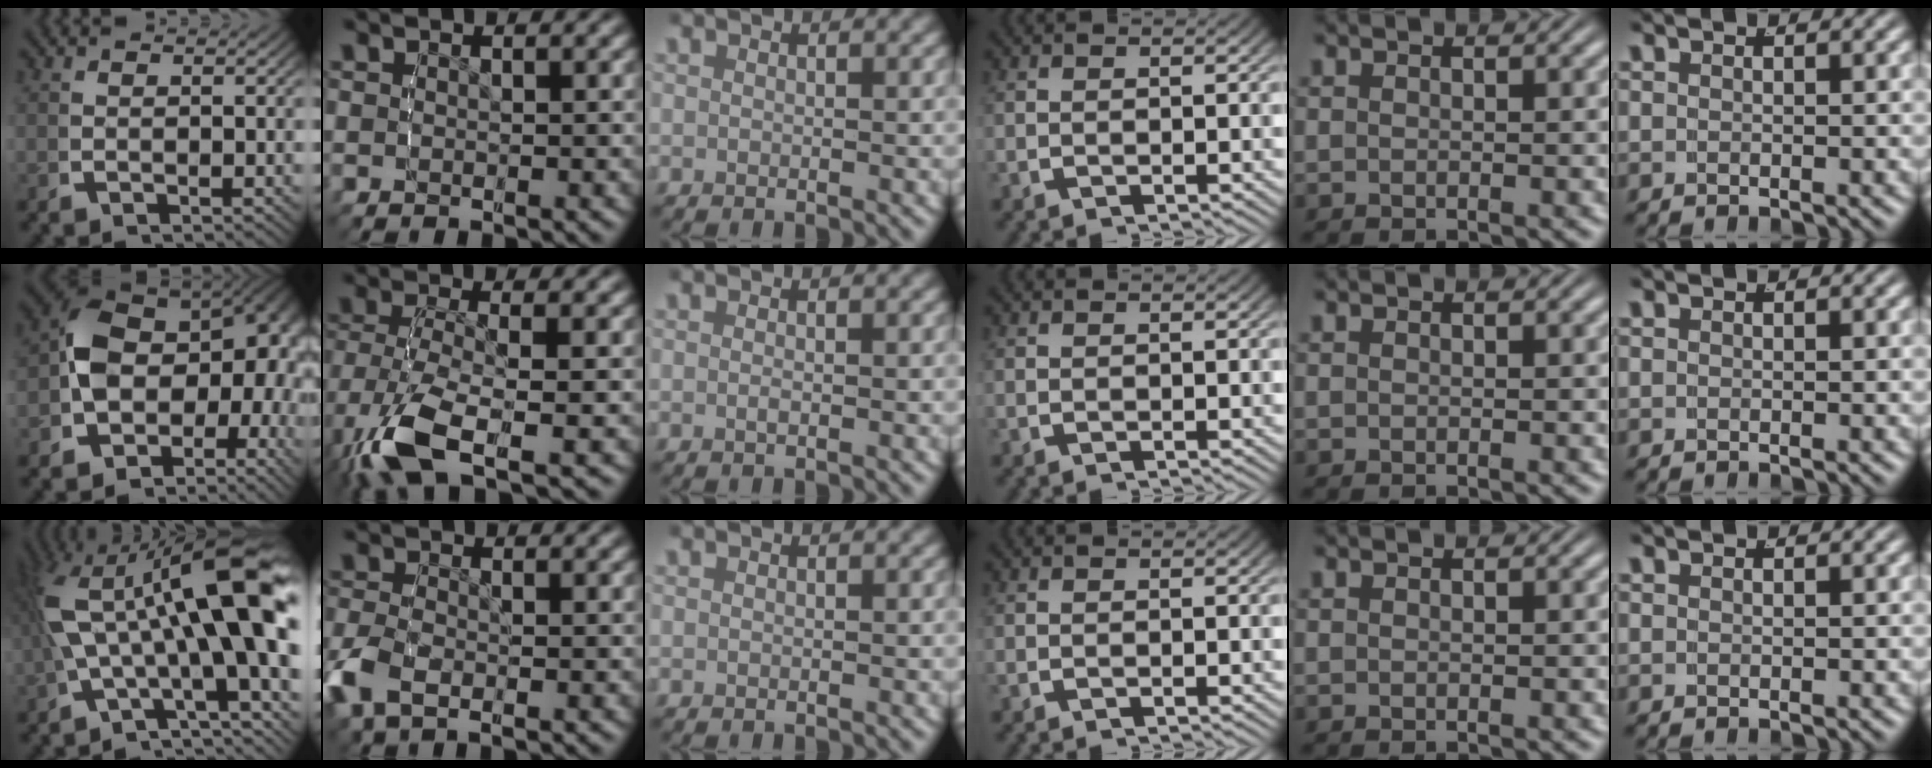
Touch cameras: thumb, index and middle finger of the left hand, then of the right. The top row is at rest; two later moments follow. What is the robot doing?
{"motion": "lift_and_place", "object": "button"}